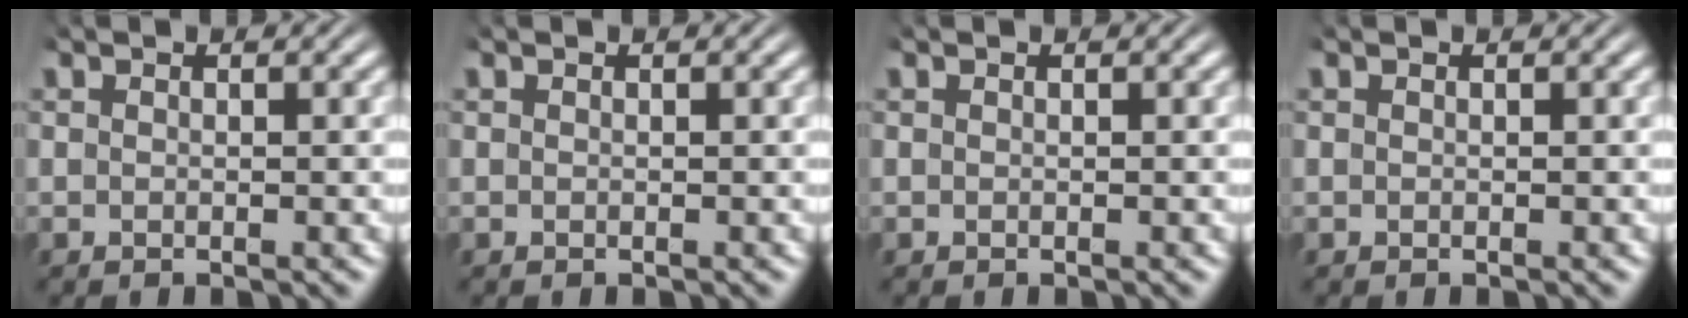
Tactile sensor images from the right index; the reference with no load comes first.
{"total": 0.0}
{"total": 0.0}
{"total": 0.0}